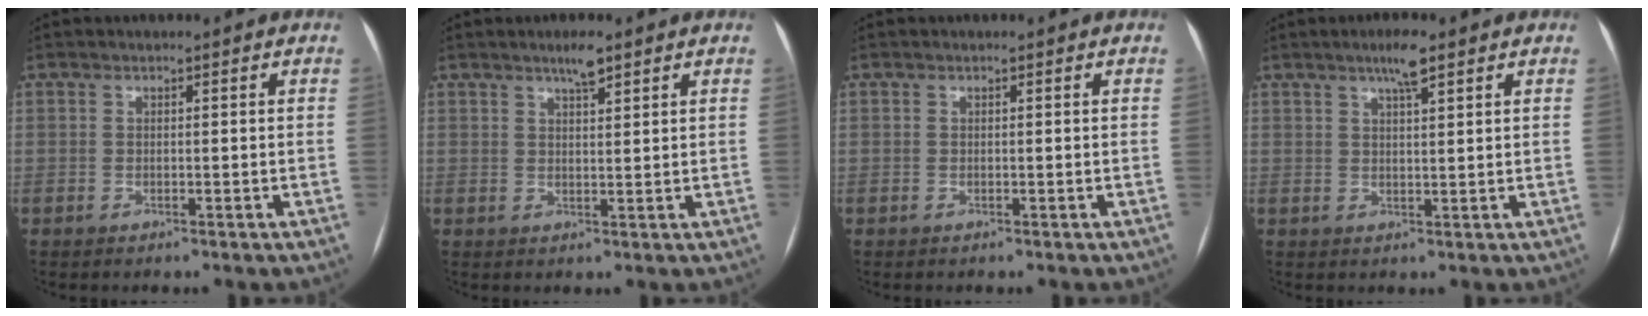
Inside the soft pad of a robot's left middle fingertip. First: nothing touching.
{"total": 2.9, "force": [2.1, 0.4, 1.9], "torque": [-0.036, 0.002, 0.035]}
{"total": 0.0}
{"total": 3.8, "force": [2.5, 0.3, 2.9], "torque": [-0.052, 0.003, 0.041]}